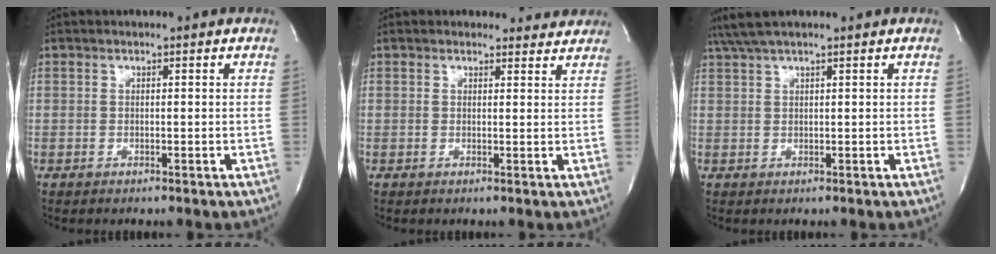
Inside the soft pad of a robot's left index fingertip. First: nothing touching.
{"total": 3.5, "force": [3.2, 1.3, -0.6], "torque": [0.015, -0.009, 0.020]}
{"total": 3.6, "force": [2.9, -0.4, 2.1], "torque": [-0.052, 0.020, 0.061]}